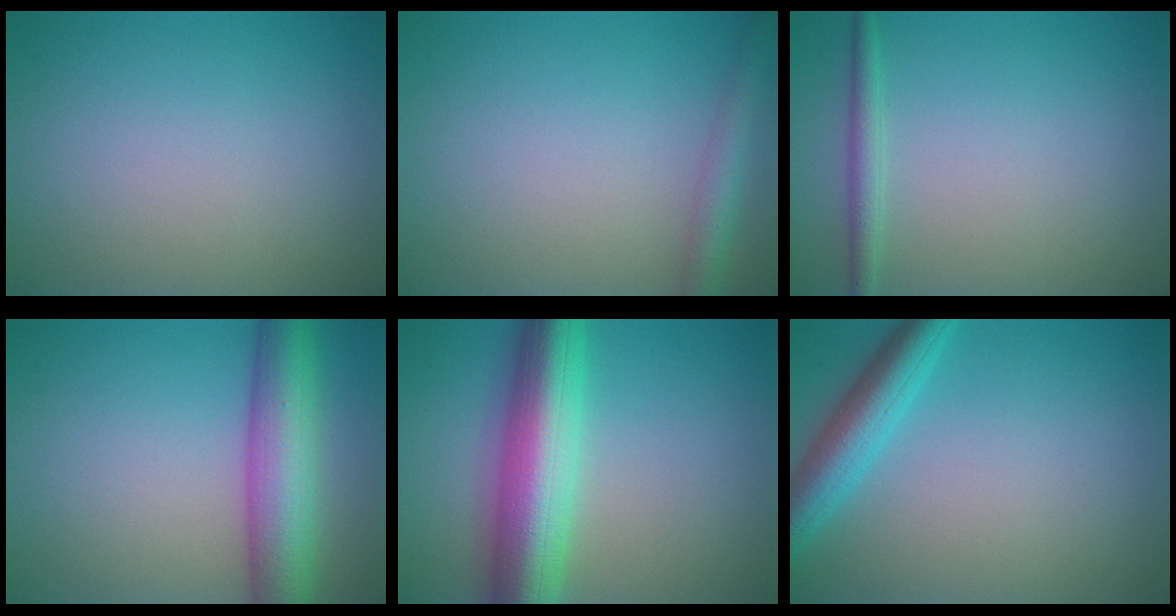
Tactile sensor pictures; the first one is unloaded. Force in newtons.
{"total": 2.7, "press": 2.7, "slide": 0.2}
{"total": 1.7, "press": 1.7, "slide": 0.0}
{"total": 8.2, "press": 8.2, "slide": 0.2}
{"total": 9.9, "press": 9.9, "slide": 0.2}
{"total": 4.5, "press": 4.5, "slide": 0.2}